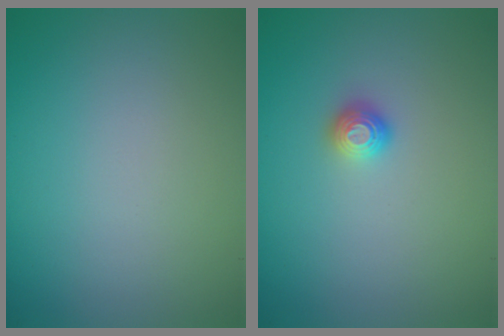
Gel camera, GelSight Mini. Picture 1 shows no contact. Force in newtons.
{"total": 1.1, "press": 1.0, "slide": 0.2}